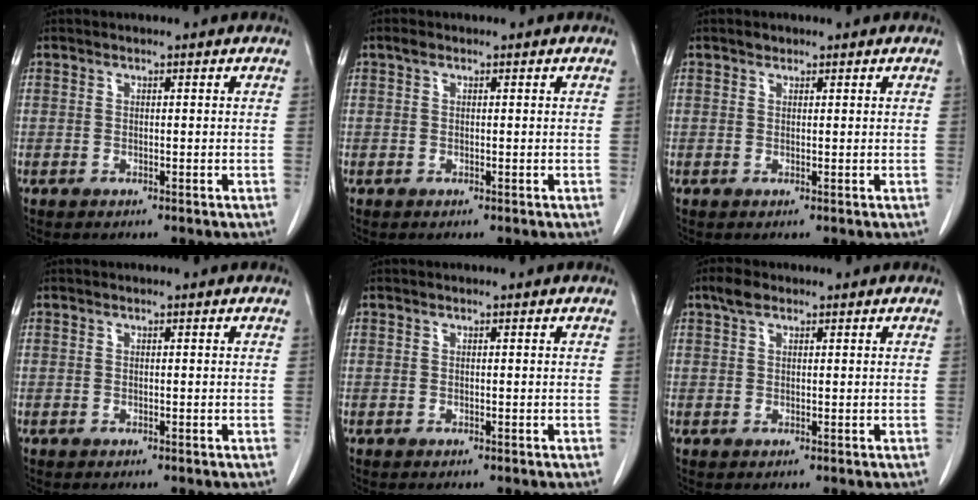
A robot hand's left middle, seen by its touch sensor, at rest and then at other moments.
{"total": 0.7, "force": [0.4, 0.4, 0.4], "torque": [-0.008, 0.008, 0.006]}
{"total": 0.8, "force": [0.6, 0.4, 0.1], "torque": [-0.001, -0.001, 0.008]}
{"total": 0.0}
{"total": 0.0}
{"total": 2.1, "force": [1.4, 1.1, 1.2], "torque": [-0.027, 0.012, 0.027]}